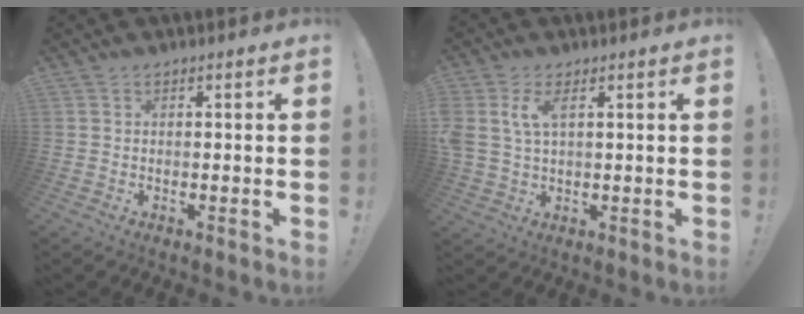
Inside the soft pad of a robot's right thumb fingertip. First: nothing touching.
{"total": 6.0, "force": [2.5, 2.7, 4.8], "torque": [-0.103, -0.008, 0.044]}